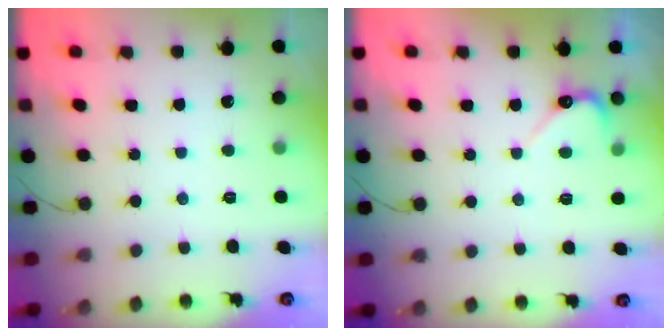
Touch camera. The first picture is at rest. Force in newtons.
{"total": 3.4, "press": 3.4, "slide": 0.3}